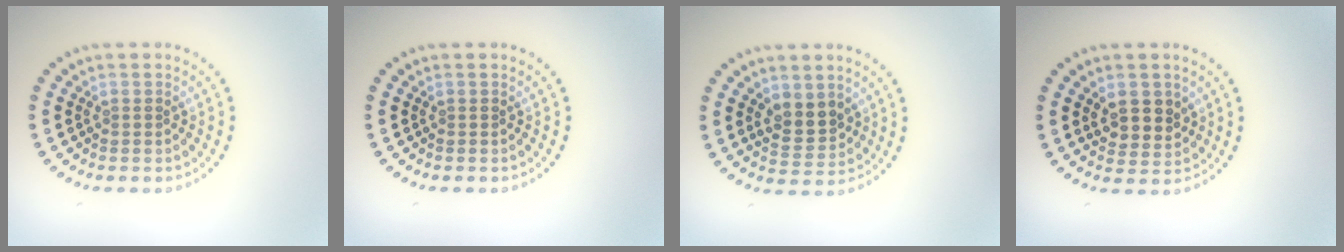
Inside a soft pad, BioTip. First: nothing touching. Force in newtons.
{"total": 0.0}
{"total": 2.8, "press": 2.6, "slide": 1.1}
{"total": 2.9, "press": 2.7, "slide": 0.9}